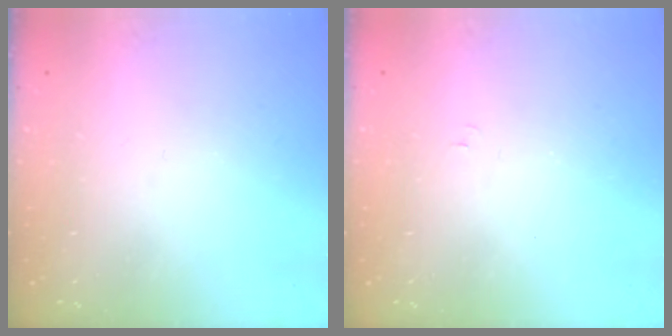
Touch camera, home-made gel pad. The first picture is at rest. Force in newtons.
{"total": 3.7, "press": 3.7, "slide": 0.5}